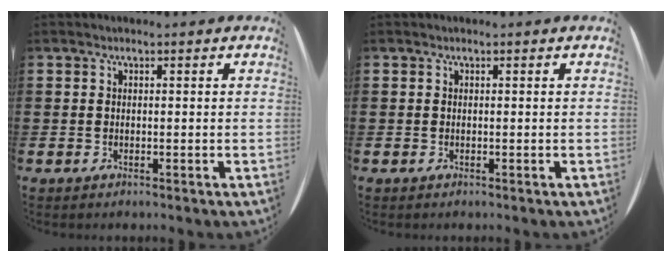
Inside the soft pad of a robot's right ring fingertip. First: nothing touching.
{"total": 0.0}